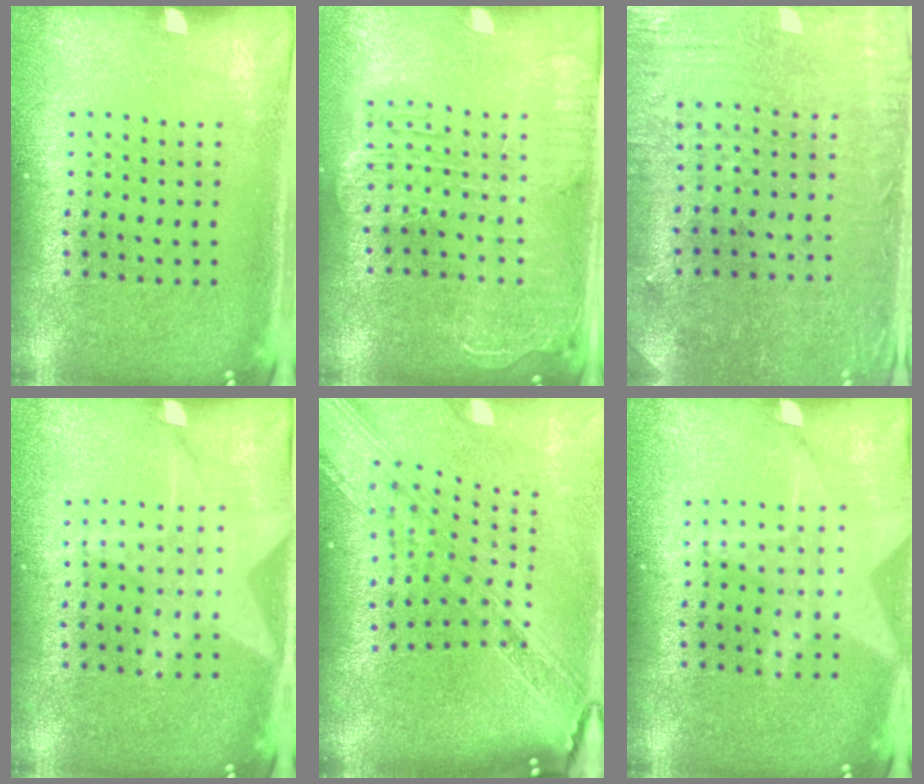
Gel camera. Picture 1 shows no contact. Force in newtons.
{"total": 2.3, "press": 2.0, "slide": 1.1}
{"total": 0.9, "press": 0.7, "slide": 0.5}
{"total": 1.4, "press": 1.4, "slide": 0.2}
{"total": 3.9, "press": 2.9, "slide": 2.6}
{"total": 1.6, "press": 1.4, "slide": 0.7}